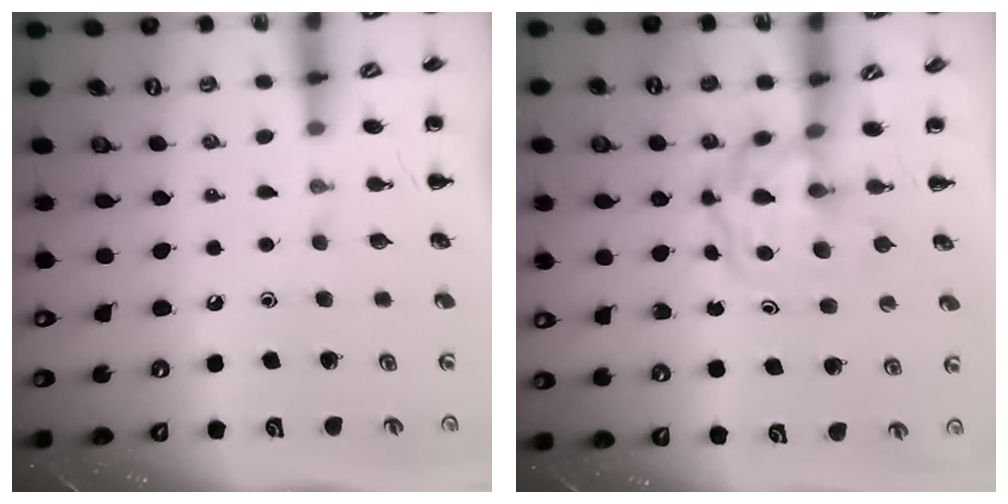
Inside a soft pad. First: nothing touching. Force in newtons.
{"total": 3.7, "press": 3.7, "slide": 0.5}